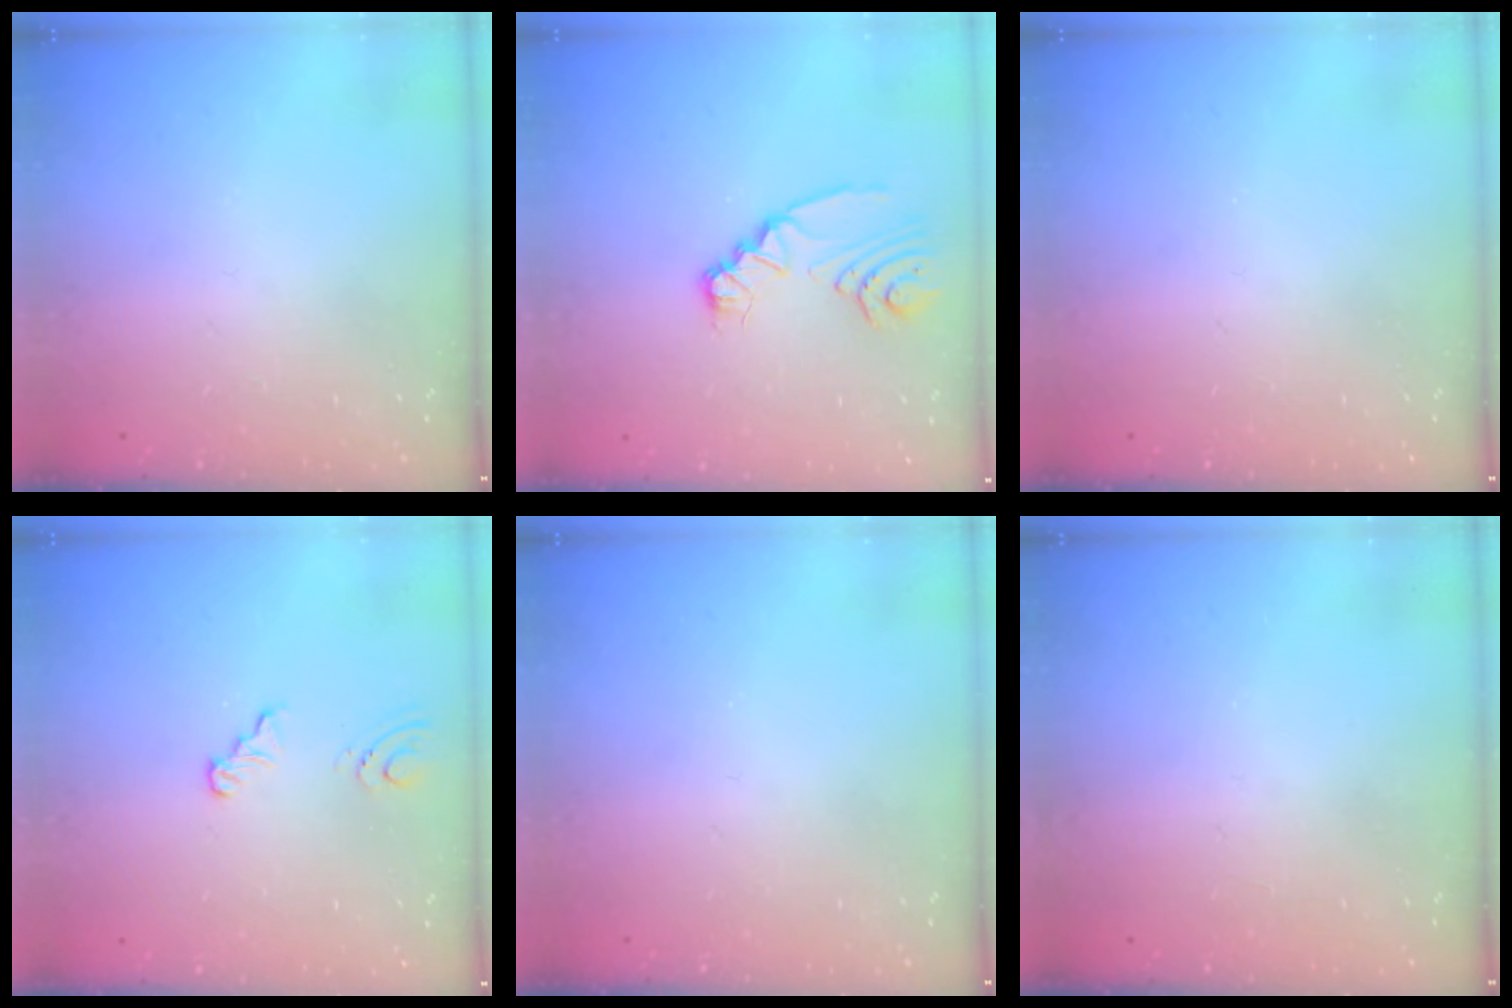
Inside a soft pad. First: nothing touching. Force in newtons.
{"total": 6.3, "press": 6.3, "slide": 0.1}
{"total": 0.0}
{"total": 3.6, "press": 3.2, "slide": 1.7}
{"total": 0.0}
{"total": 0.0}